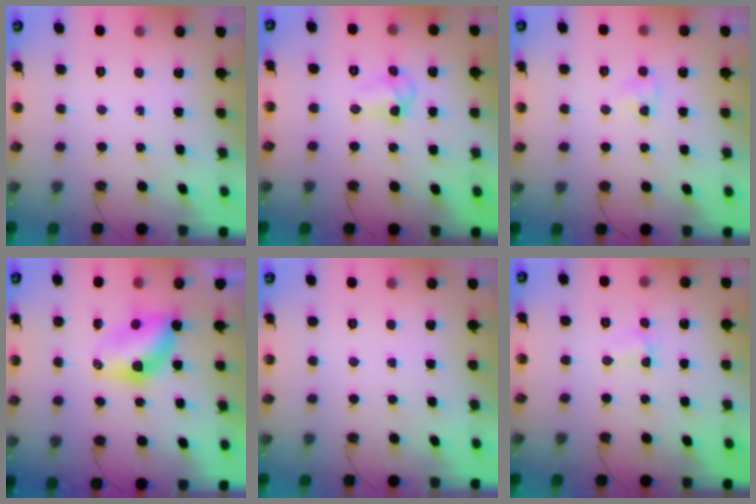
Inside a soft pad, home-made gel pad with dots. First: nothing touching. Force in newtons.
{"total": 6.4, "press": 6.4, "slide": 0.4}
{"total": 2.8, "press": 2.8, "slide": 0.3}
{"total": 6.3, "press": 6.3, "slide": 0.1}
{"total": 0.0}
{"total": 2.2, "press": 2.1, "slide": 0.5}